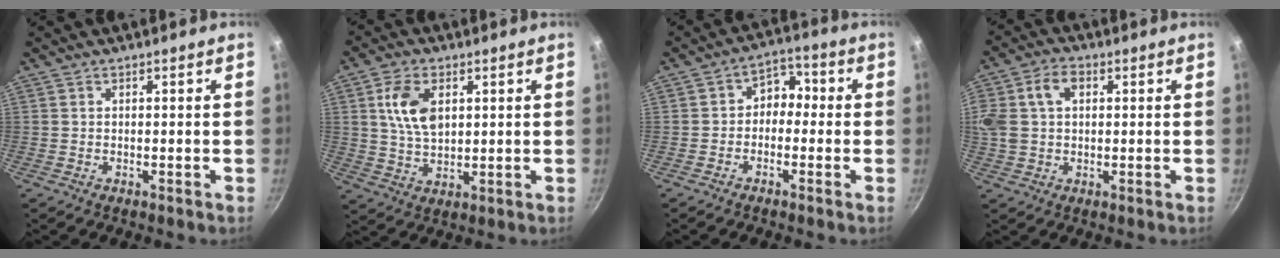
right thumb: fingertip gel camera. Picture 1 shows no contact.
{"total": 9.2, "force": [2.6, 5.6, 6.8], "torque": [-0.117, -0.010, 0.050]}
{"total": 5.5, "force": [-0.7, 4.3, 3.3], "torque": [-0.010, 0.026, -0.029]}
{"total": 12.6, "force": [2.9, 9.4, 8.0], "torque": [-0.176, 0.029, 0.049]}